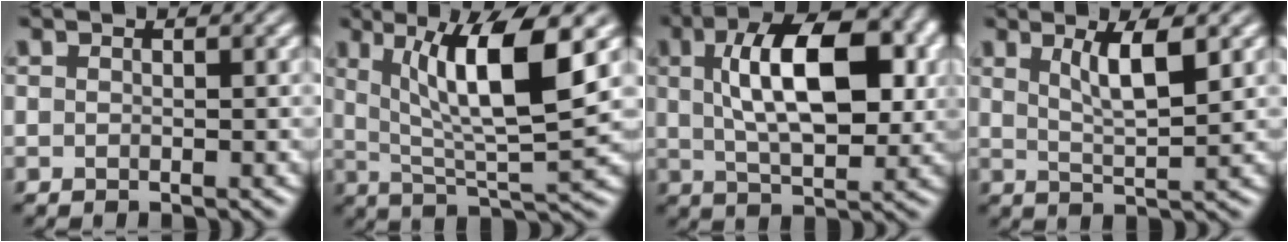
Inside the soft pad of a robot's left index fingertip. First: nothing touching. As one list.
[{"total": 9.4, "force": [3.2, 1.9, 8.6], "torque": [-0.140, -0.006, 0.064]}, {"total": 10.0, "force": [1.9, 4.7, 8.6], "torque": [-0.144, 0.008, 0.031]}, {"total": 4.0, "force": [1.7, 0.9, 3.5], "torque": [-0.060, -0.003, 0.033]}]